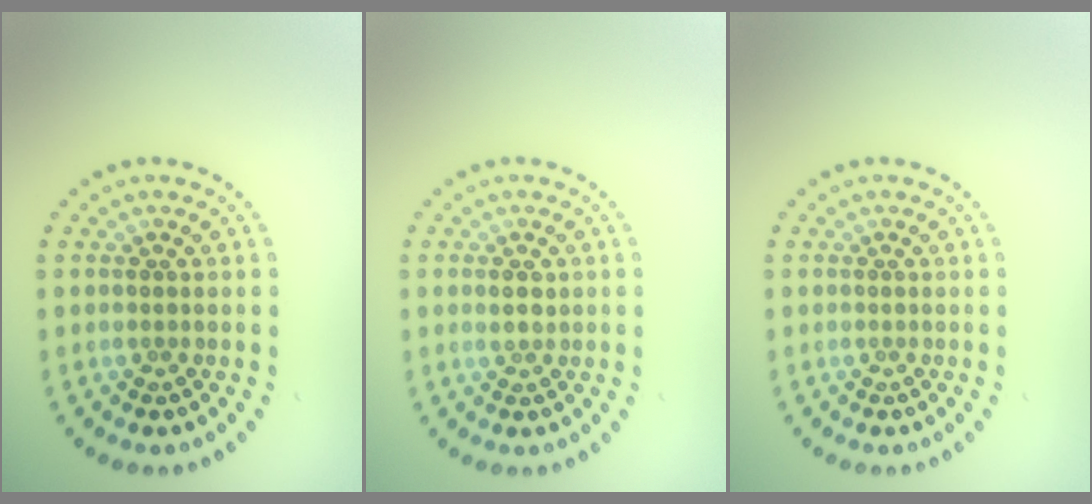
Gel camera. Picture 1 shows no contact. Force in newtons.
{"total": 1.1, "press": 1.1, "slide": 0.4}
{"total": 0.0}